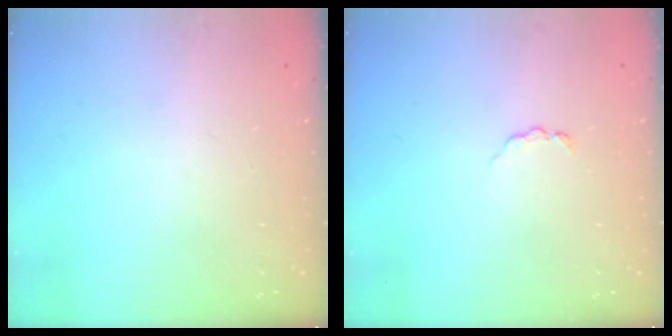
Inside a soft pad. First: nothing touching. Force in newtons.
{"total": 2.9, "press": 2.9, "slide": 0.4}